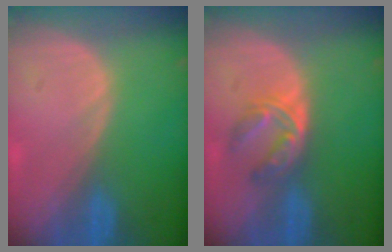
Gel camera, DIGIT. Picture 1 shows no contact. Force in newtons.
{"total": 5.9, "press": 4.8, "slide": 3.5}